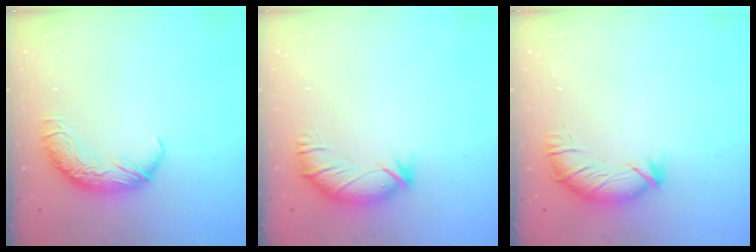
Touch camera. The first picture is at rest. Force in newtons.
{"total": 3.2, "press": 2.5, "slide": 1.9}
{"total": 3.6, "press": 3.5, "slide": 0.8}